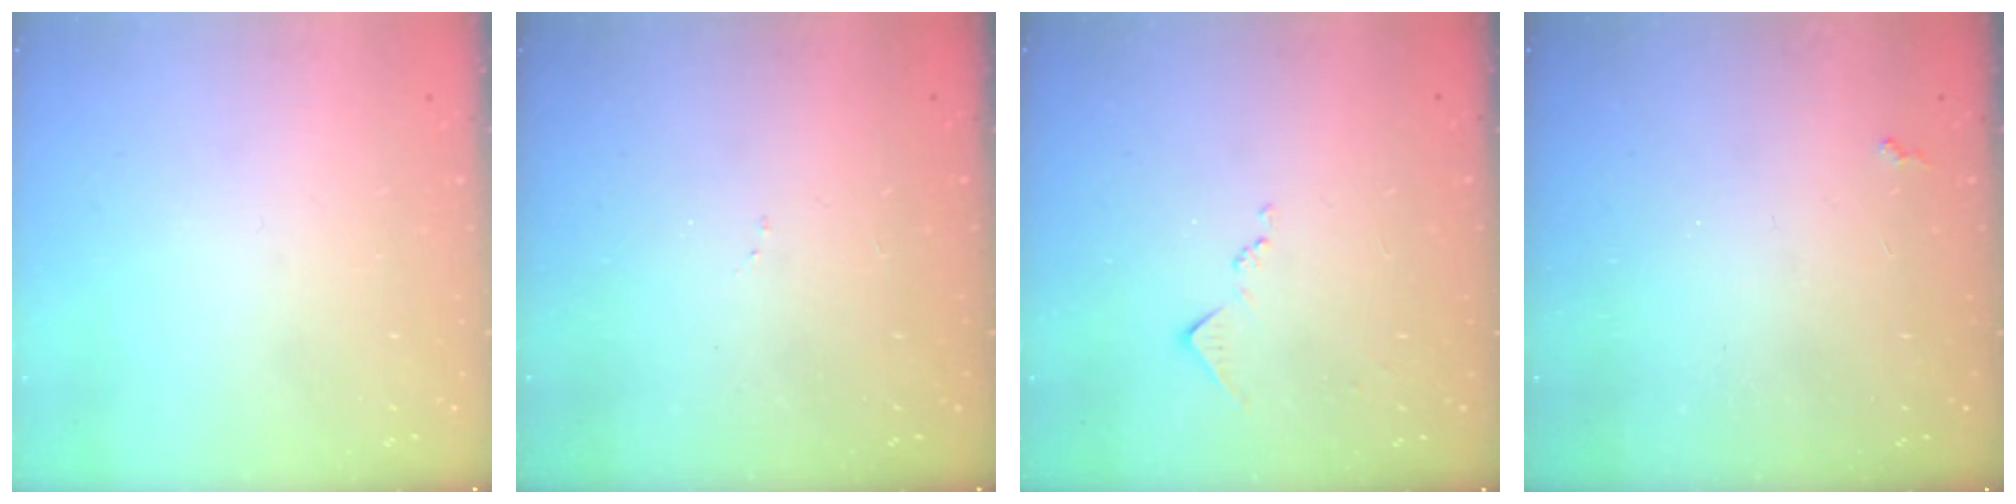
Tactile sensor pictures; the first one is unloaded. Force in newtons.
{"total": 7.1, "press": 7.0, "slide": 0.8}
{"total": 7.5, "press": 7.4, "slide": 0.8}
{"total": 2.3, "press": 2.2, "slide": 0.4}